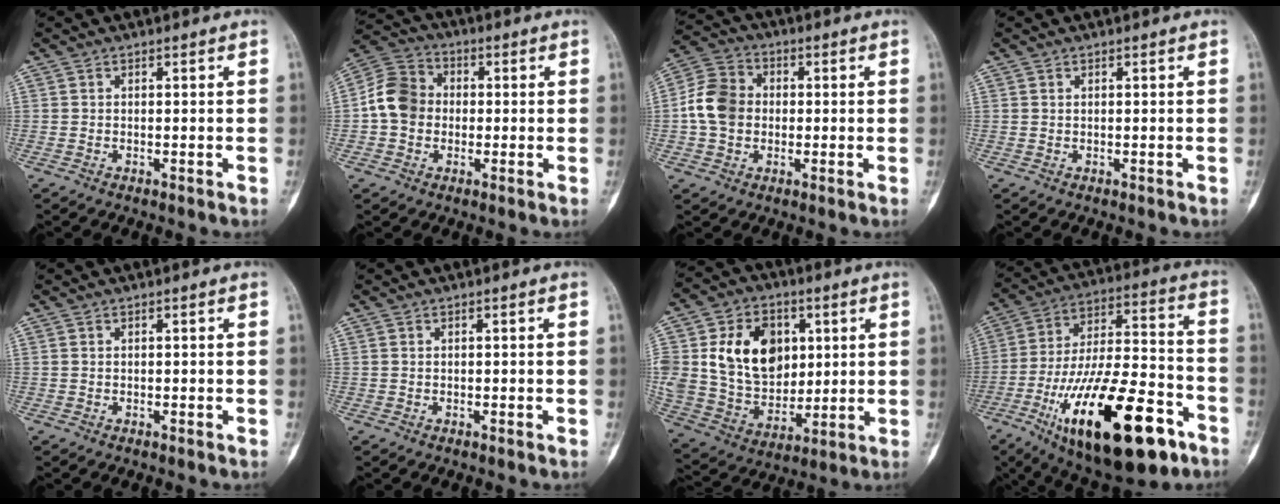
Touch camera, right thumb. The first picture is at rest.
{"total": 9.1, "force": [-0.5, 7.8, 4.7], "torque": [-0.071, 0.028, -0.025]}
{"total": 9.1, "force": [-0.3, 7.5, 5.3], "torque": [-0.087, 0.023, -0.017]}
{"total": 0.0}
{"total": 0.0}
{"total": 0.0}
{"total": 20.0, "force": [4.6, 15.0, 12.3], "torque": [-0.194, -0.005, 0.098]}
{"total": 29.2, "force": [-13.5, 11.0, 23.4], "torque": [-0.405, 0.057, -0.211]}